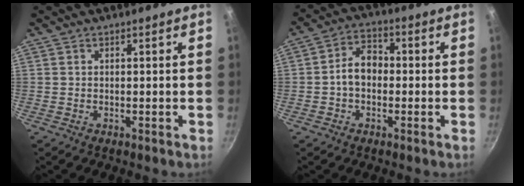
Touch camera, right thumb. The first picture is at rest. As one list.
[{"total": 6.6, "force": [-0.7, 4.8, 4.5], "torque": [-0.051, 0.027, -0.024]}]